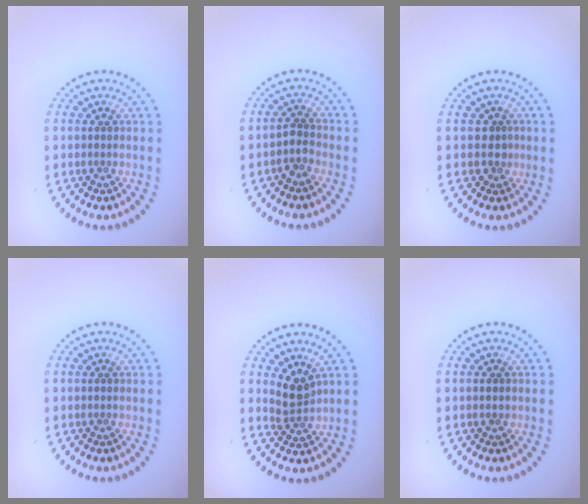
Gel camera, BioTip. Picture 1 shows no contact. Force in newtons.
{"total": 1.5, "press": 1.2, "slide": 0.9}
{"total": 1.1, "press": 0.7, "slide": 0.8}
{"total": 0.0}
{"total": 2.4, "press": 1.8, "slide": 1.5}
{"total": 0.8, "press": 0.8, "slide": 0.0}